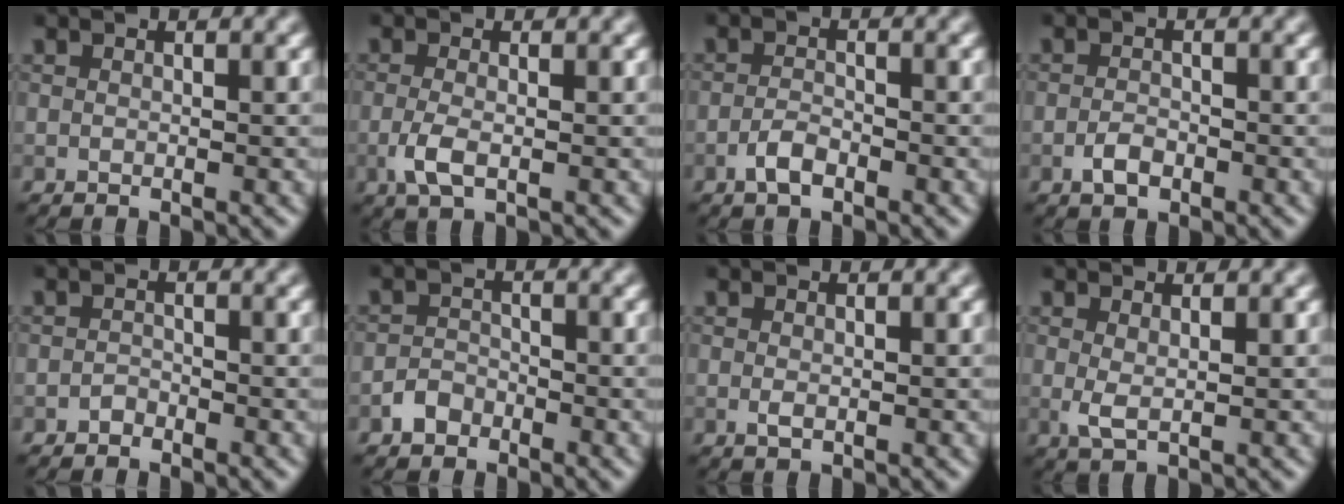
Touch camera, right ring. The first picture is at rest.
{"total": 2.5, "force": [-0.8, 0.9, 2.2], "torque": [-0.052, -0.005, -0.019]}
{"total": 1.9, "force": [-1.1, 0.8, 1.3], "torque": [-0.027, 0.003, -0.026]}
{"total": 1.8, "force": [-0.9, 0.9, 1.2], "torque": [-0.021, 0.001, -0.020]}
{"total": 0.8, "force": [-0.7, 0.4, 0.1], "torque": [0.002, 0.001, -0.013]}
{"total": 1.8, "force": [-1.2, 1.2, 0.4], "torque": [-0.001, 0.007, -0.025]}
{"total": 0.8, "force": [-0.1, 0.4, 0.7], "torque": [-0.013, -0.003, 0.000]}
{"total": 1.5, "force": [0.4, 0.5, 1.4], "torque": [-0.031, -0.001, 0.009]}